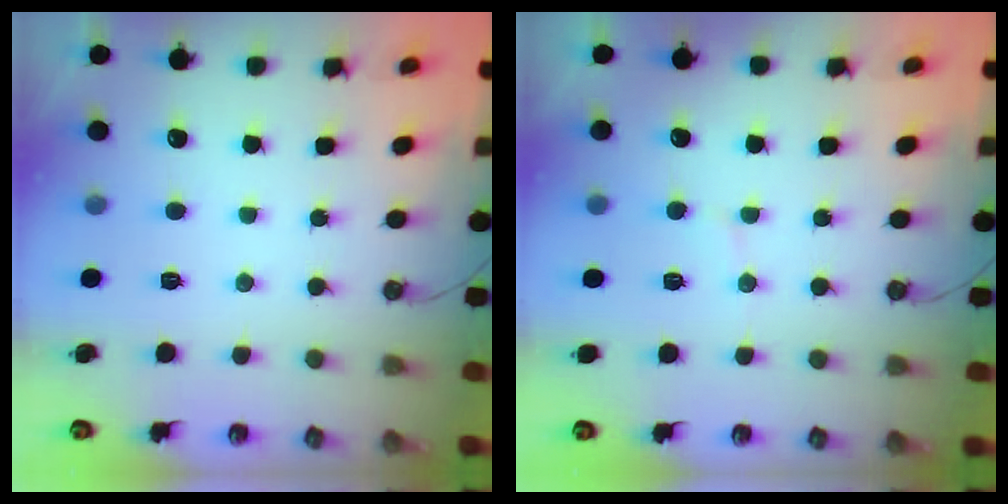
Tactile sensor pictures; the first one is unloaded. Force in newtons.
{"total": 5.1, "press": 4.9, "slide": 1.3}